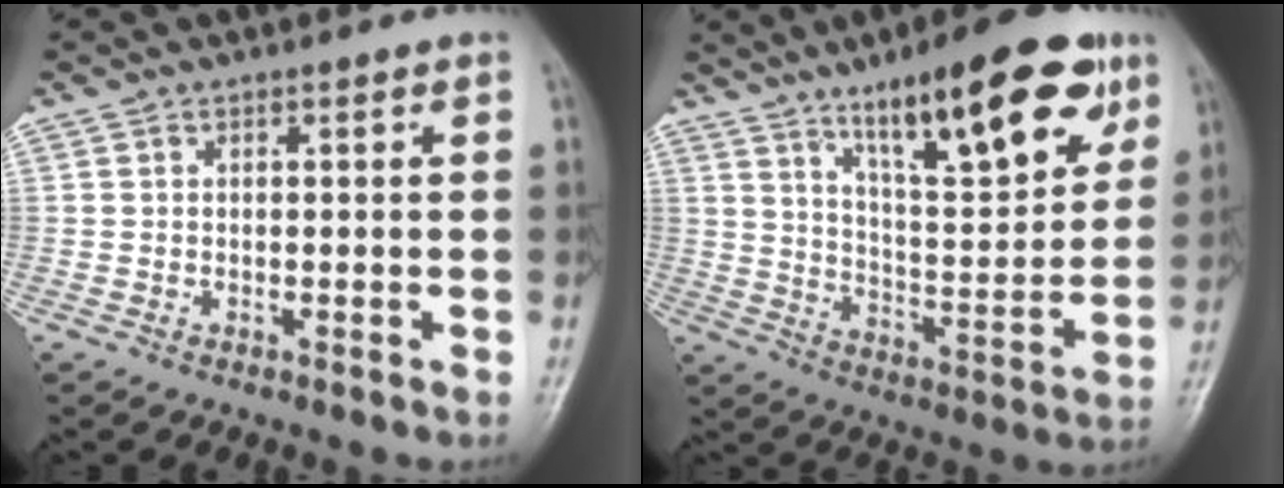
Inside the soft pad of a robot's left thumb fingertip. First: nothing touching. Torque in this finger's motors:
{"motor_torque": [0.37, 0.43, 1.73, -1.04, 0.30]}